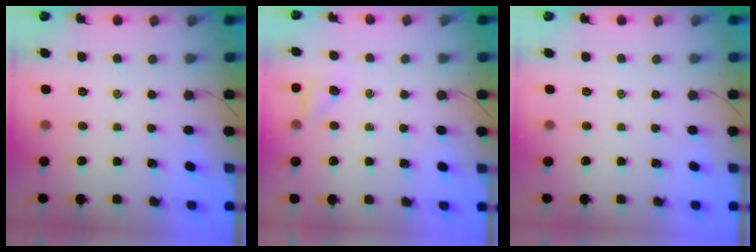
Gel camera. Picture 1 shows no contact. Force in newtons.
{"total": 6.4, "press": 6.2, "slide": 1.6}
{"total": 0.0}